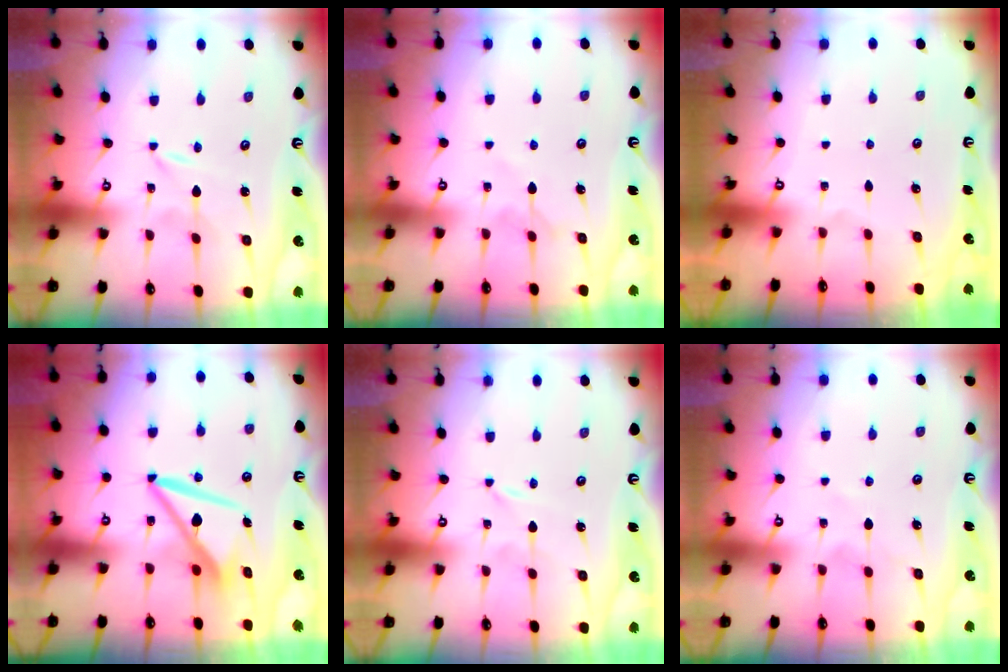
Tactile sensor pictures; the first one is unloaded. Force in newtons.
{"total": 6.2, "press": 6.2, "slide": 0.6}
{"total": 0.0}
{"total": 8.9, "press": 8.9, "slide": 1.1}
{"total": 0.0}
{"total": 4.9, "press": 4.9, "slide": 0.5}